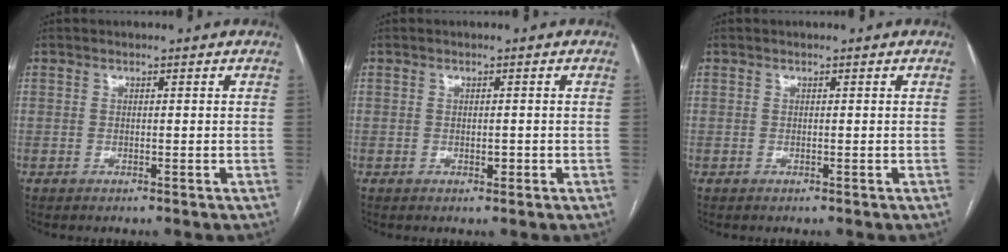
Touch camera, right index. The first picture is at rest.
{"total": 1.1, "force": [-0.3, 0.6, 0.9], "torque": [-0.013, 0.000, -0.002]}
{"total": 0.0}